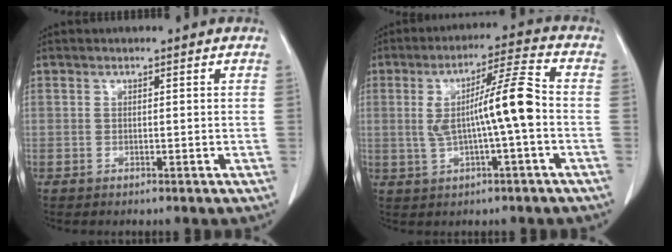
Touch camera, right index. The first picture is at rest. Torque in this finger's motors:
{"motor_torque": [0.68, -0.23, 0.32, 0.15]}